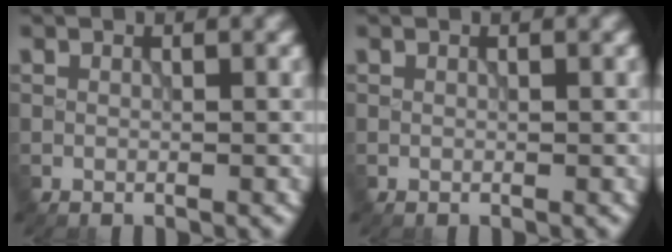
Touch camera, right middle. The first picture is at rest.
{"total": 0.0}